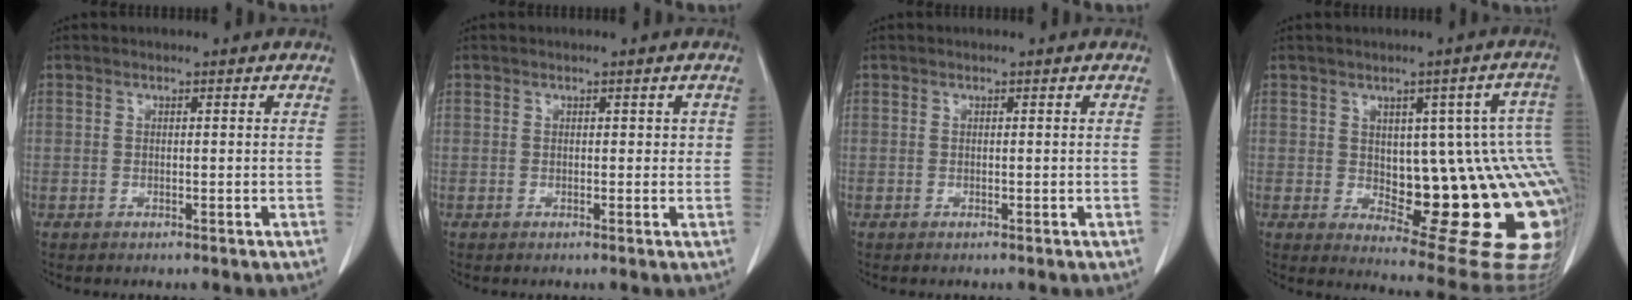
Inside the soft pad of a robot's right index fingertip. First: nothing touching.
{"total": 1.3, "force": [0.4, 0.9, 0.9], "torque": [-0.008, 0.006, 0.005]}
{"total": 0.0}
{"total": 21.0, "force": [-2.1, 7.6, 19.5], "torque": [-0.141, 0.022, -0.003]}